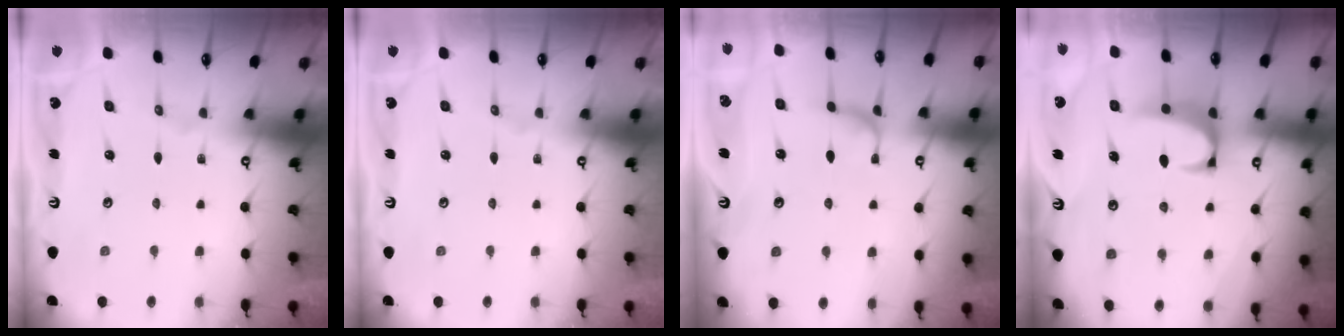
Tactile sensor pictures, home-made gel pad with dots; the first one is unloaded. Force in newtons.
{"total": 0.0}
{"total": 0.9, "press": 0.4, "slide": 0.8}
{"total": 2.1, "press": 1.9, "slide": 0.9}